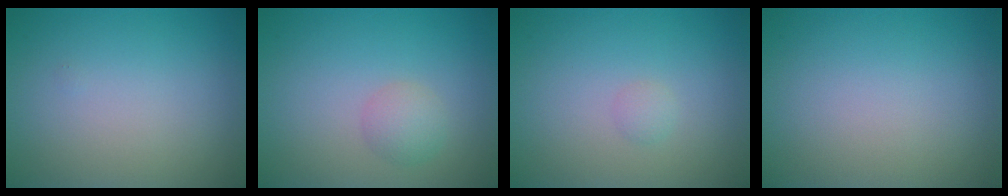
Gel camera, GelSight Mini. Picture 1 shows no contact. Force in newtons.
{"total": 1.8, "press": 1.8, "slide": 0.0}
{"total": 0.7, "press": 0.7, "slide": 0.0}
{"total": 0.0}